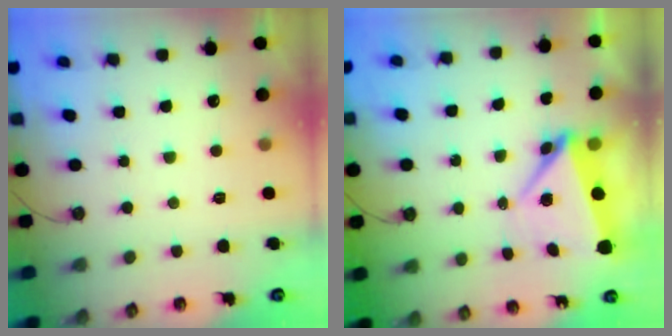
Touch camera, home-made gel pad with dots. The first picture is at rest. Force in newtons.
{"total": 5.1, "press": 4.8, "slide": 1.7}